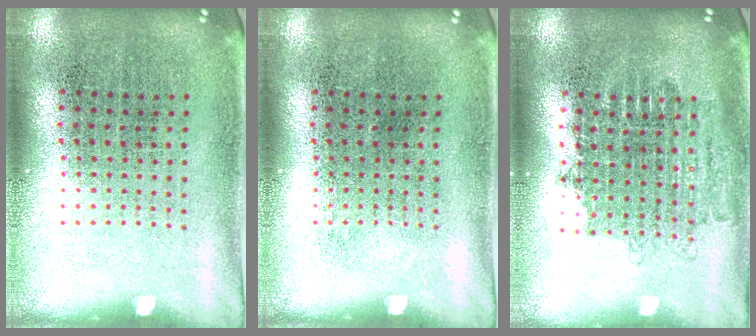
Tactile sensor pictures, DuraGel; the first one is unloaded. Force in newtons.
{"total": 0.0}
{"total": 1.8, "press": 1.5, "slide": 1.0}